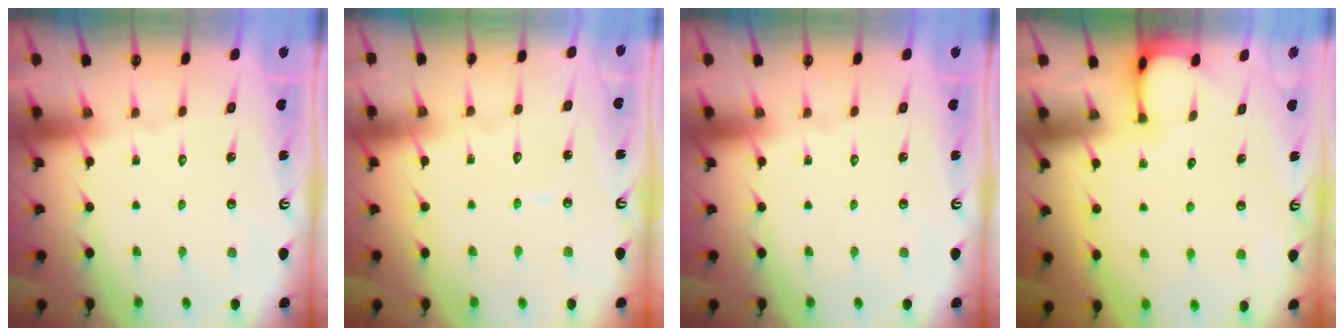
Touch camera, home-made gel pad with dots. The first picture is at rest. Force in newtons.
{"total": 3.4, "press": 3.4, "slide": 0.3}
{"total": 0.0}
{"total": 2.3, "press": 2.3, "slide": 0.4}